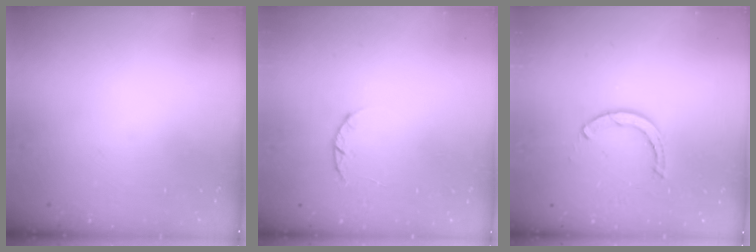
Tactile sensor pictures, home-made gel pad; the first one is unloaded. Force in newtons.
{"total": 3.0, "press": 3.0, "slide": 0.4}
{"total": 2.4, "press": 2.4, "slide": 0.0}